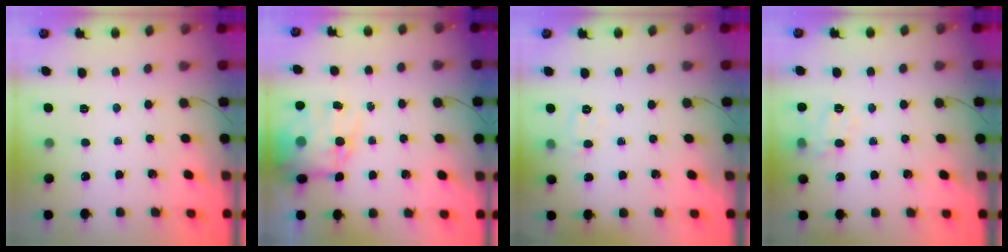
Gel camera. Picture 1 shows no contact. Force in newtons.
{"total": 12.5, "press": 12.0, "slide": 3.2}
{"total": 6.2, "press": 6.0, "slide": 1.4}
{"total": 10.0, "press": 9.9, "slide": 1.5}